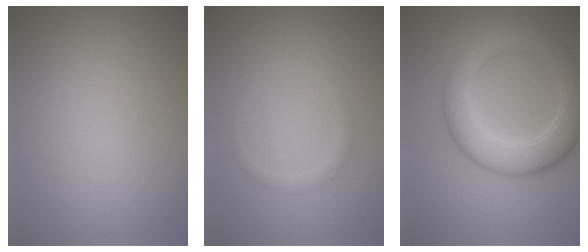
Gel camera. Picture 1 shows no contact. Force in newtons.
{"total": 1.1, "press": 1.1, "slide": 0.1}
{"total": 6.5, "press": 6.5, "slide": 0.1}